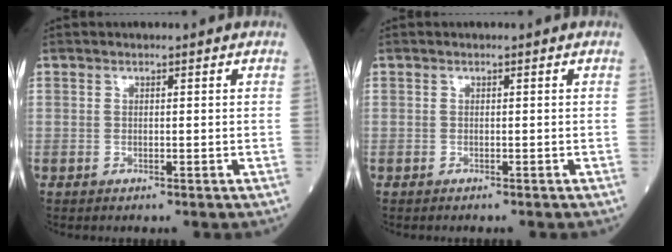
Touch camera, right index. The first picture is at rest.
{"total": 0.5, "force": [-0.5, 0.1, 0.2], "torque": [0.000, -0.001, -0.010]}